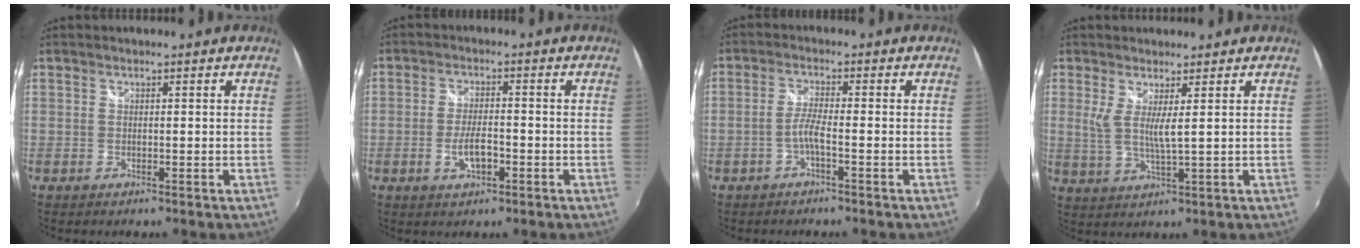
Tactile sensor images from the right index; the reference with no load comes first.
{"total": 5.0, "force": [-2.0, 1.9, 4.2], "torque": [-0.086, -0.002, -0.032]}
{"total": 2.8, "force": [-1.4, -0.2, 2.4], "torque": [-0.056, 0.004, -0.030]}
{"total": 4.5, "force": [1.4, 0.1, 4.3], "torque": [-0.087, -0.013, 0.023]}